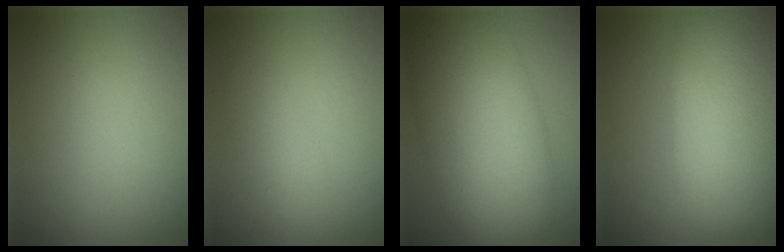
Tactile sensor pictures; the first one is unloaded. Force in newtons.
{"total": 1.9, "press": 1.9, "slide": 0.1}
{"total": 11.9, "press": 11.9, "slide": 0.3}
{"total": 12.2, "press": 12.1, "slide": 0.7}